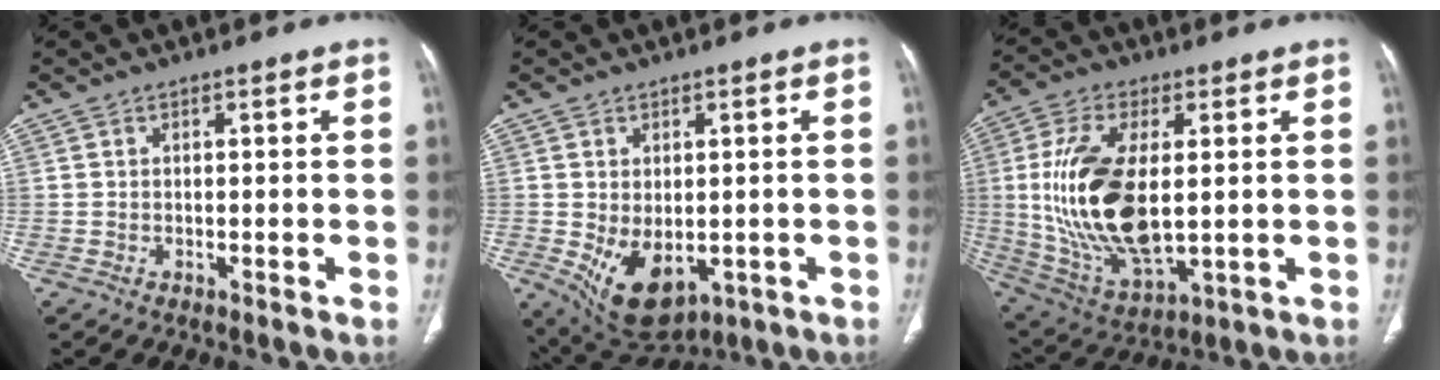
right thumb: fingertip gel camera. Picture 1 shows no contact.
{"total": 10.0, "force": [-2.1, 6.3, 7.5], "torque": [-0.109, -0.012, -0.009]}
{"total": 19.7, "force": [1.0, 9.6, 17.2], "torque": [-0.347, -0.017, 0.033]}